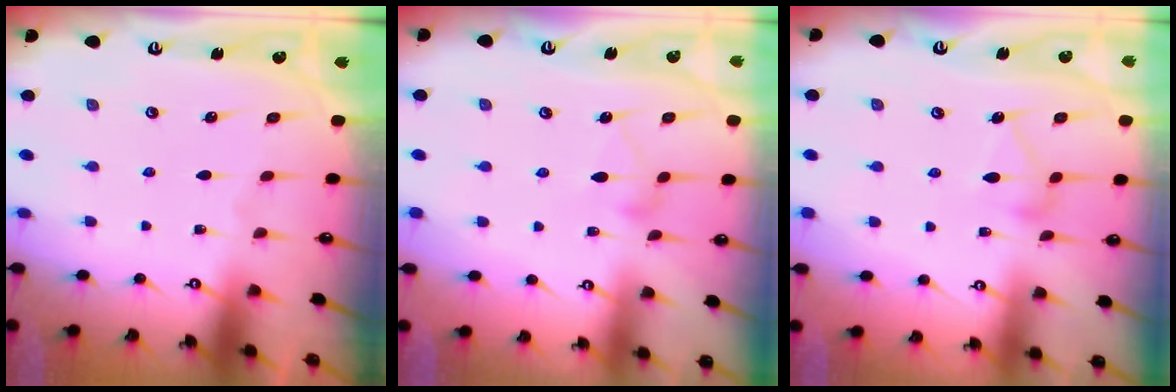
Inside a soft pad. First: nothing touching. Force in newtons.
{"total": 7.2, "press": 7.2, "slide": 0.4}
{"total": 8.9, "press": 8.9, "slide": 0.4}